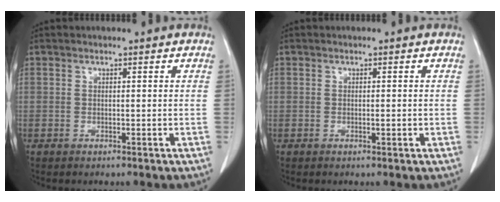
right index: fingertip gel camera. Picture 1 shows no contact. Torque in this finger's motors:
{"motor_torque": [-0.35, 0.54, -0.03, 0.03]}